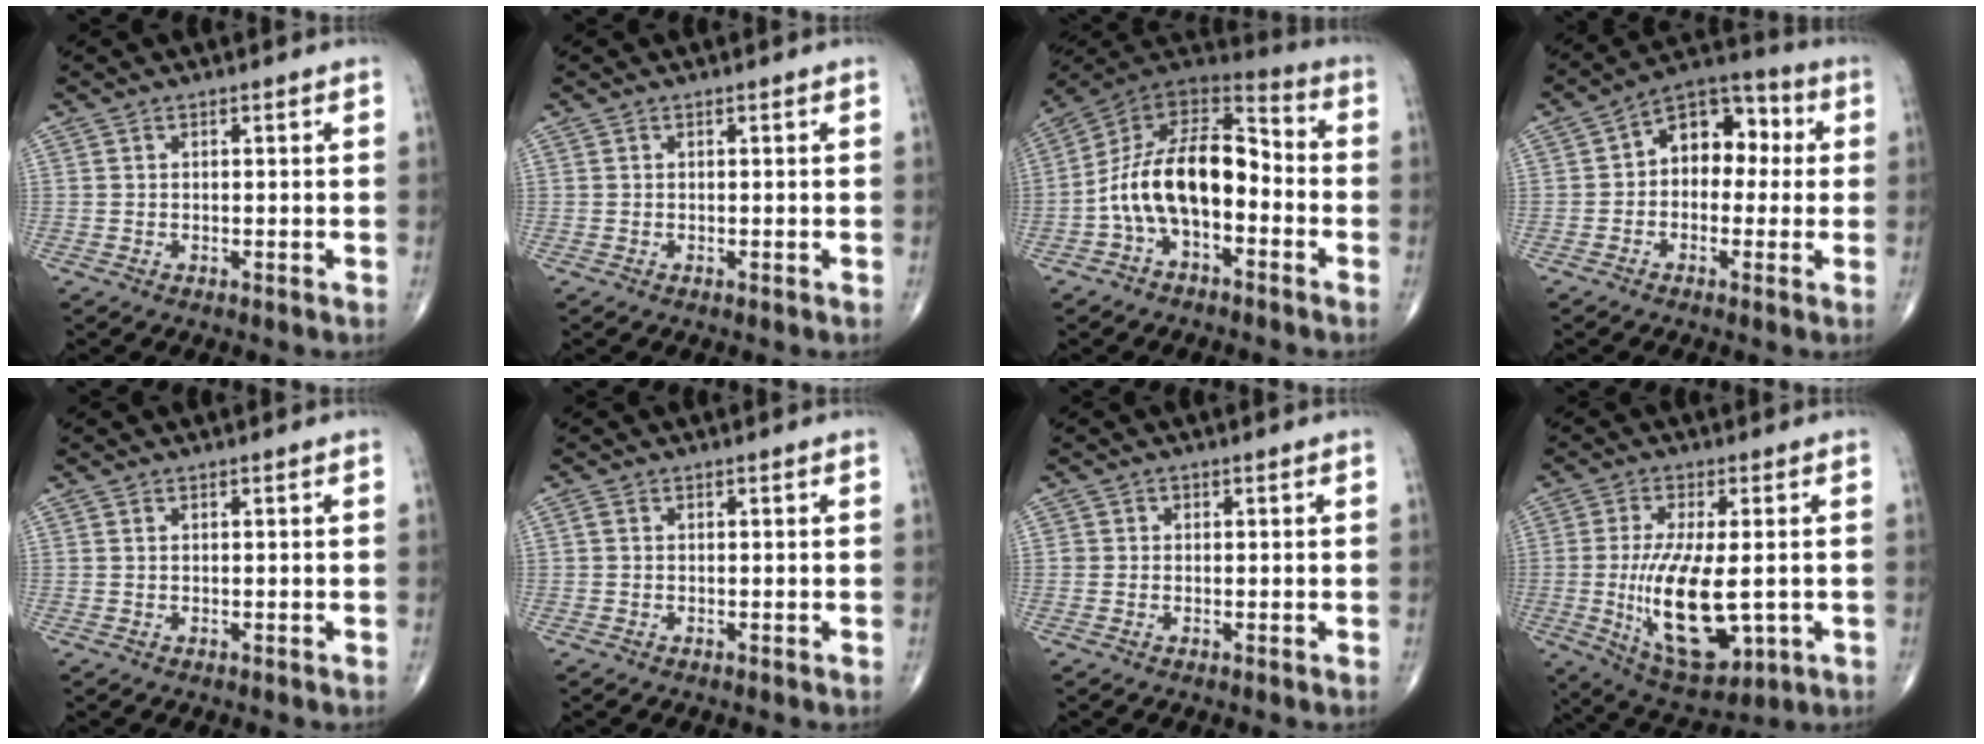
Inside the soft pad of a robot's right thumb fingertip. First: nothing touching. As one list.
[{"total": 0.0}, {"total": 16.7, "force": [-3.5, 9.2, 13.5], "torque": [-0.220, 0.065, -0.071]}, {"total": 11.4, "force": [1.1, 7.8, 8.2], "torque": [-0.079, 0.037, -0.001]}, {"total": 0.0}, {"total": 0.6, "force": [0.0, 0.4, 0.4], "torque": [-0.010, -0.001, -0.001]}, {"total": 1.0, "force": [0.0, 1.0, 0.1], "torque": [0.007, 0.004, -0.002]}, {"total": 16.2, "force": [-1.9, 6.6, 14.7], "torque": [-0.263, -0.022, -0.014]}]